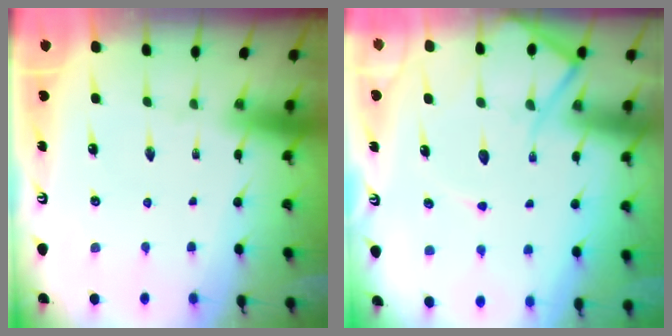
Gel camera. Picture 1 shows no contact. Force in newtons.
{"total": 10.5, "press": 10.5, "slide": 1.1}